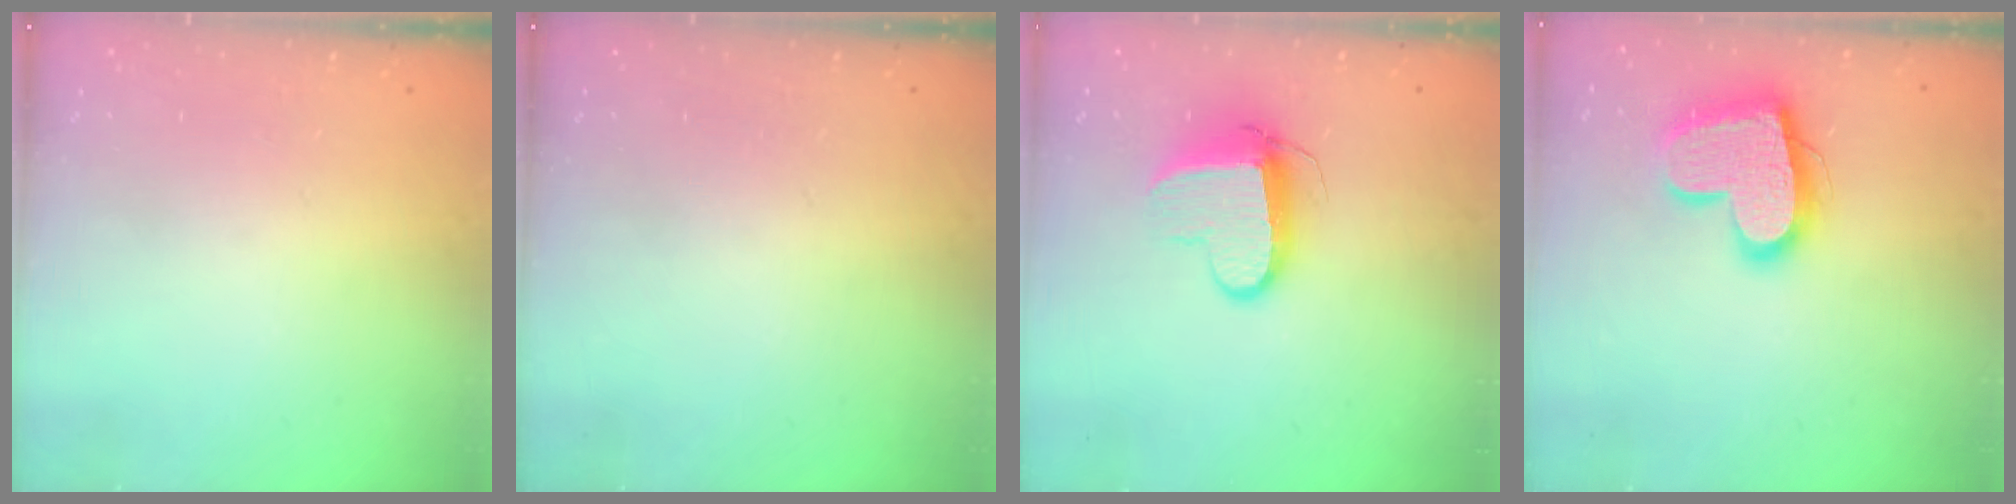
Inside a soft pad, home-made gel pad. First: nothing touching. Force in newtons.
{"total": 0.0}
{"total": 10.3, "press": 10.3, "slide": 0.5}
{"total": 19.3, "press": 19.2, "slide": 1.5}